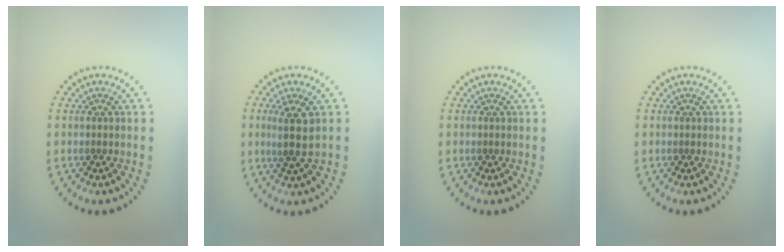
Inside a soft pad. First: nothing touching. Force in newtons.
{"total": 2.6, "press": 2.2, "slide": 1.4}
{"total": 0.0}
{"total": 0.0}